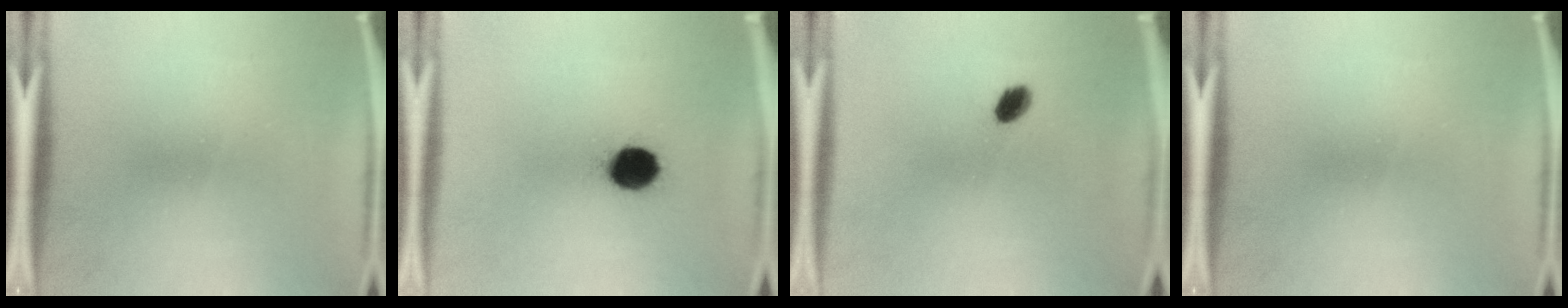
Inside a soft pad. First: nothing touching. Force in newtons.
{"total": 8.5}
{"total": 2.9}
{"total": 0.0}